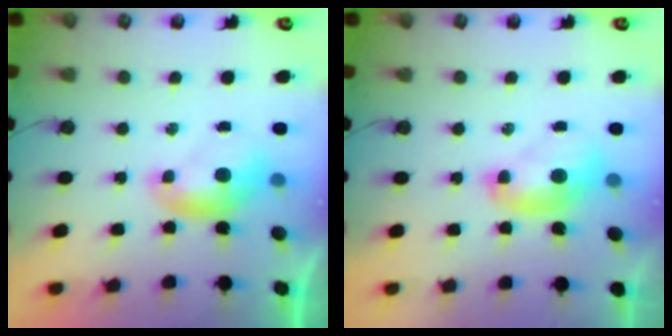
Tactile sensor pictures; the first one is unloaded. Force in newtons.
{"total": 2.0, "press": 2.0, "slide": 0.2}